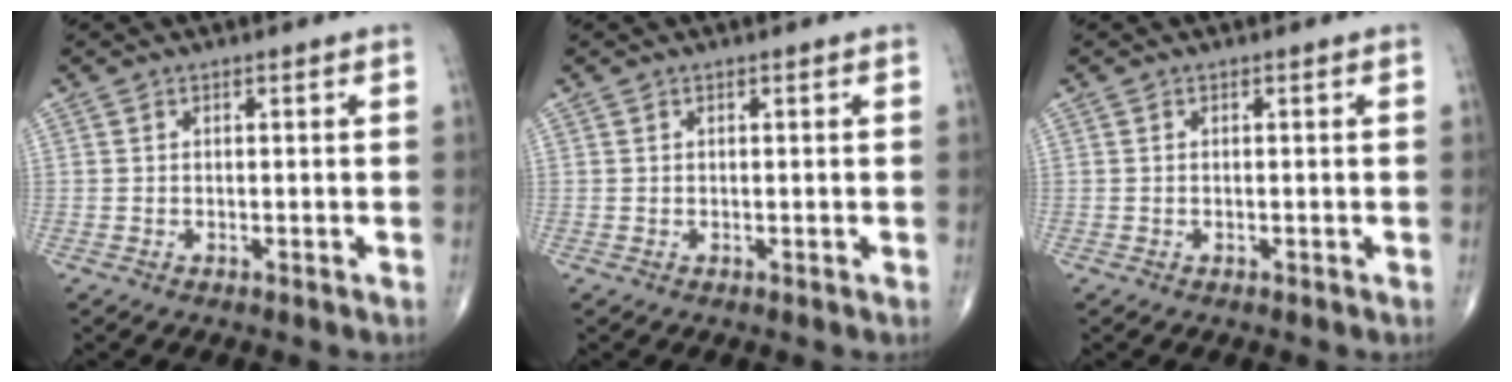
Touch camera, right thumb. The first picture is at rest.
{"total": 0.0}
{"total": 0.0}